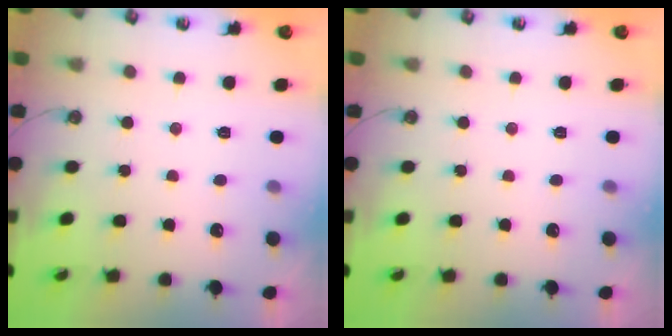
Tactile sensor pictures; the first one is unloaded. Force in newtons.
{"total": 0.0}